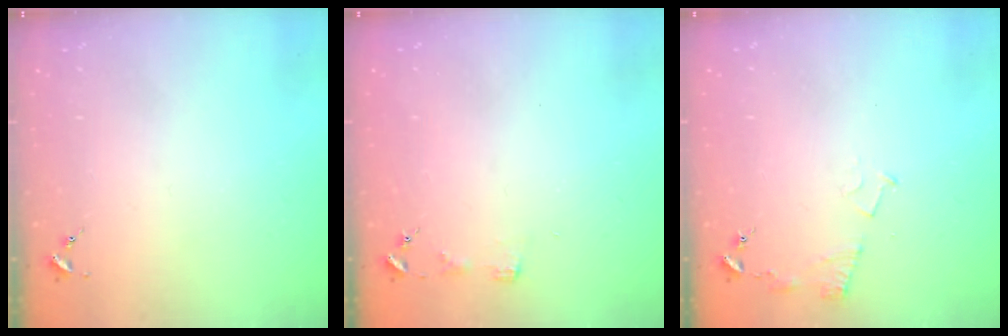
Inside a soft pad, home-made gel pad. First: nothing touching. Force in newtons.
{"total": 3.4, "press": 3.3, "slide": 0.4}
{"total": 6.1, "press": 6.1, "slide": 0.7}